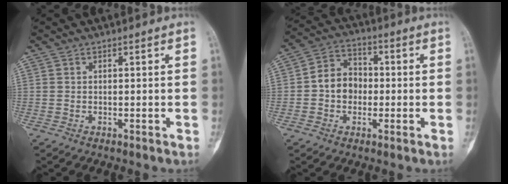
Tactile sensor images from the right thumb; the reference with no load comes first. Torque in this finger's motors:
{"motor_torque": [-0.80, 0.52, 0.52, -0.36, 0.00]}